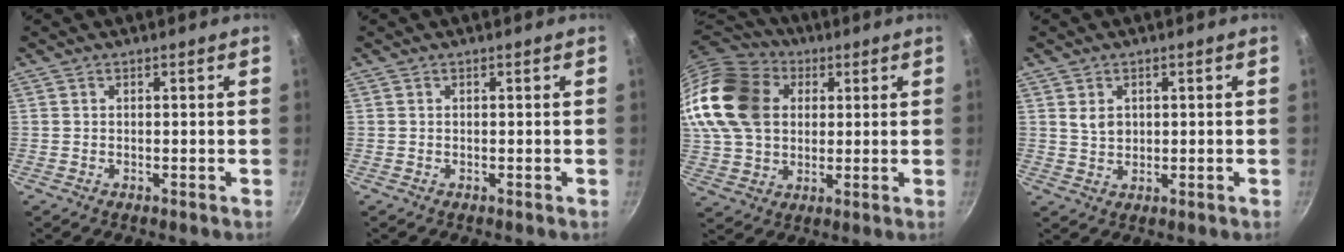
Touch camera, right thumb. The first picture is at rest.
{"total": 0.0}
{"total": 23.3, "force": [5.9, 17.5, 14.2], "torque": [-0.284, 0.022, 0.107]}
{"total": 3.0, "force": [0.8, 2.2, 1.9], "torque": [-0.026, -0.006, 0.020]}